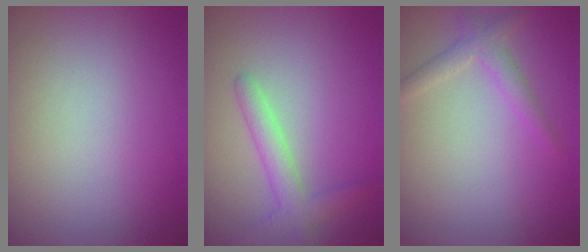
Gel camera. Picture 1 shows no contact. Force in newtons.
{"total": 2.1, "press": 2.1, "slide": 0.2}
{"total": 2.0, "press": 2.0, "slide": 0.2}